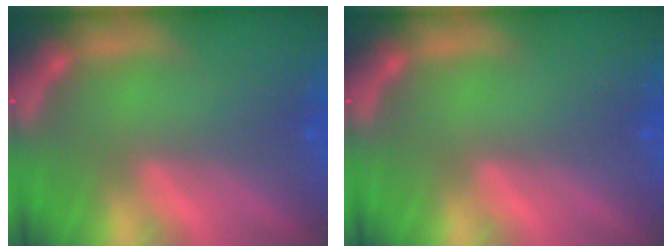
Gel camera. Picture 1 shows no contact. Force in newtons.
{"total": 0.0}